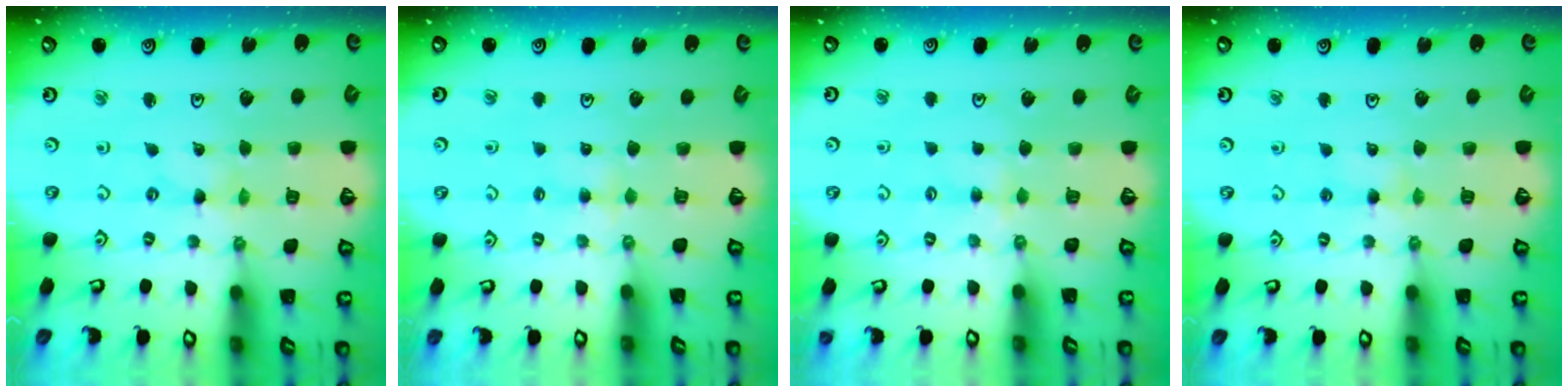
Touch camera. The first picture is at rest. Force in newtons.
{"total": 2.0, "press": 2.0, "slide": 0.3}
{"total": 2.4, "press": 2.3, "slide": 0.4}
{"total": 2.4, "press": 2.4, "slide": 0.3}